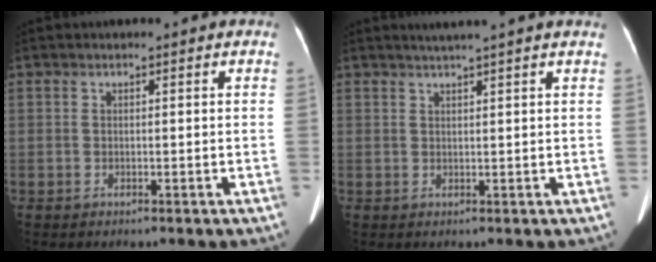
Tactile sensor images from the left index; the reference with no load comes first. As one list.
[{"total": 3.9, "force": [3.2, -0.9, 2.0], "torque": [-0.025, 0.016, 0.045]}]